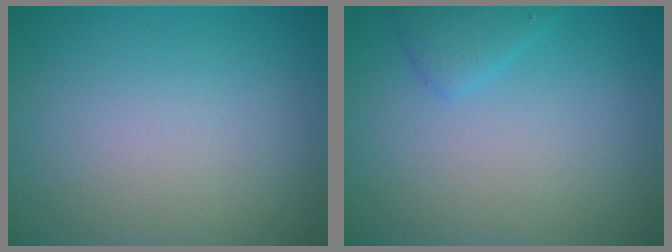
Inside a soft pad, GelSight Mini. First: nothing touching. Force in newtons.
{"total": 1.5, "press": 1.5, "slide": 0.2}